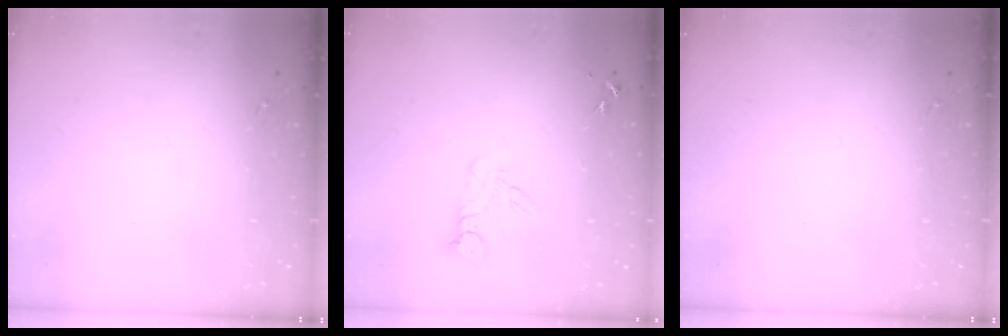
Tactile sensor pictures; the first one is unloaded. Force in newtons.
{"total": 6.1, "press": 6.0, "slide": 0.6}
{"total": 0.0}